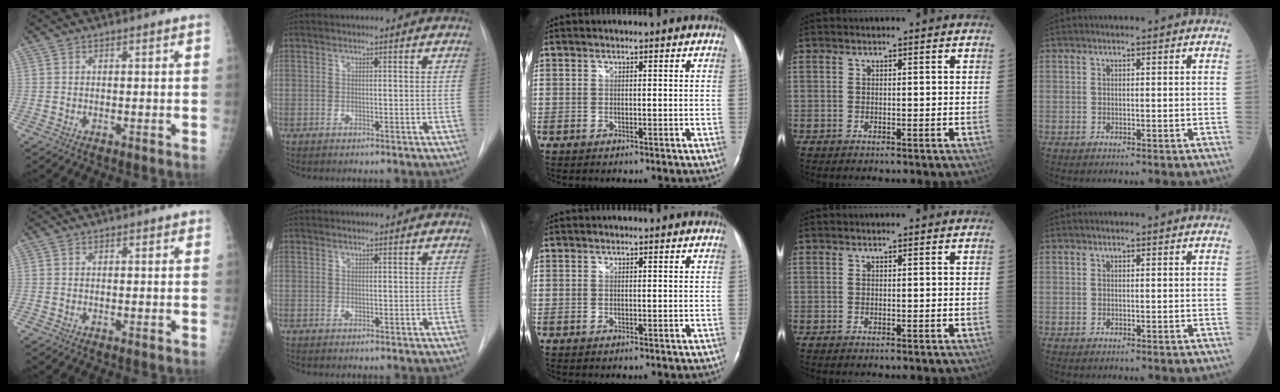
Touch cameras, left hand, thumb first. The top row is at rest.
{"thumb": {"total": 1.1, "force": [0.7, 0.8, 0.4], "torque": [0.009, -0.001, 0.004]}}